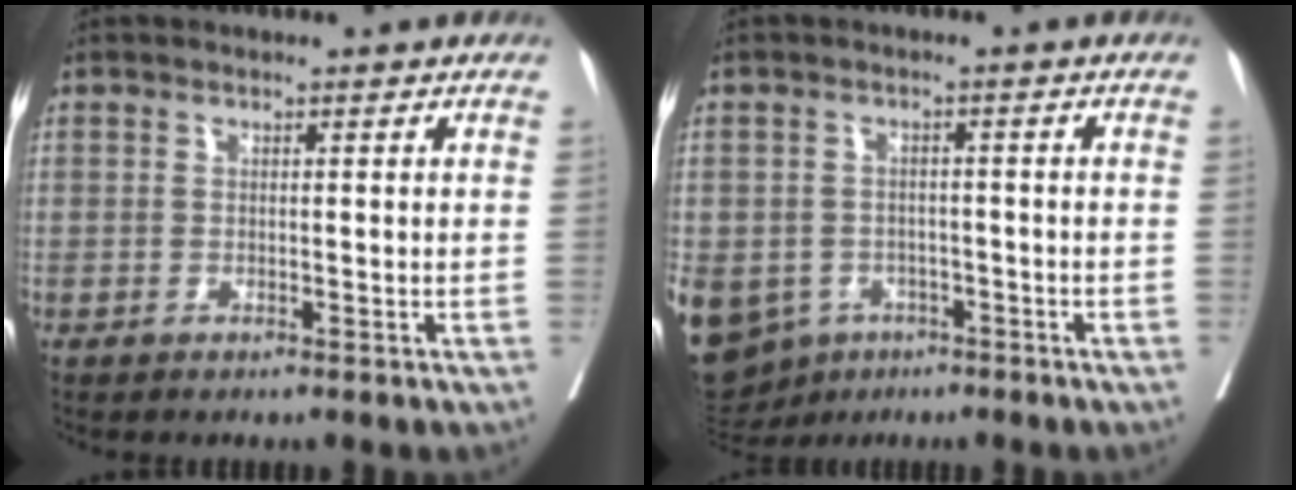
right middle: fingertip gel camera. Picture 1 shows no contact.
{"total": 17.5, "force": [-7.8, 14.1, 6.7], "torque": [-0.208, -0.001, -0.102]}